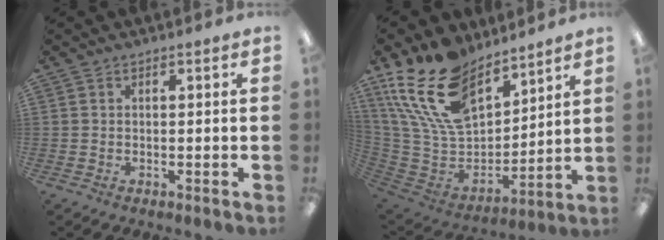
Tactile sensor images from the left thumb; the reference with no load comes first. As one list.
[{"total": 22.1, "force": [14.4, 12.2, 11.5], "torque": [-0.257, -0.078, 0.267]}]